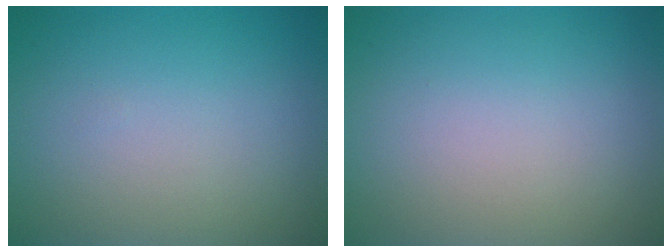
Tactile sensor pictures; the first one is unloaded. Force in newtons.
{"total": 0.0}